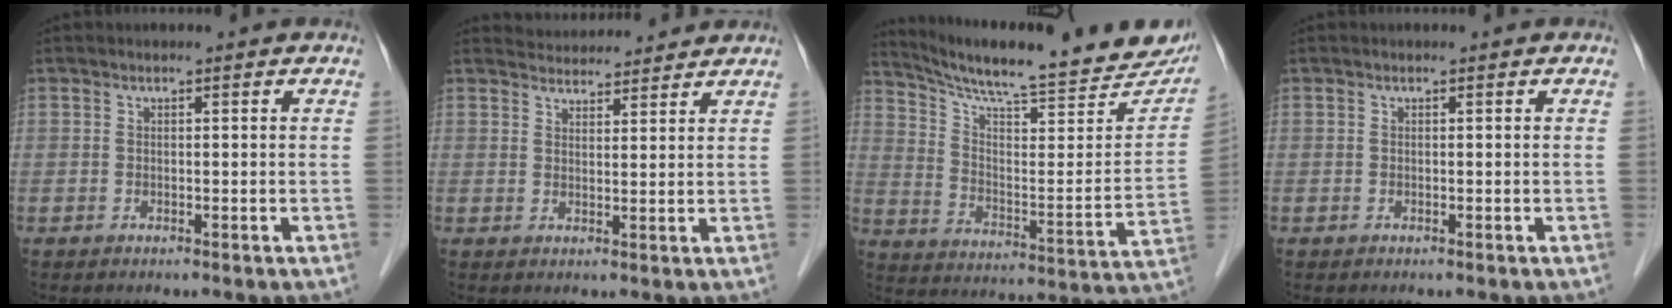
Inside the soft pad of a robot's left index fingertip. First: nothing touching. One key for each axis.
{"total": 6.2, "fx": 6.1, "fy": 1.0, "fz": 0.5, "tx": -0.010, "ty": 0.022, "tz": 0.083}
{"total": 24.8, "fx": 22.2, "fy": 3.5, "fz": 10.4, "tx": -0.164, "ty": -0.059, "tz": 0.304}
{"total": 0.0}